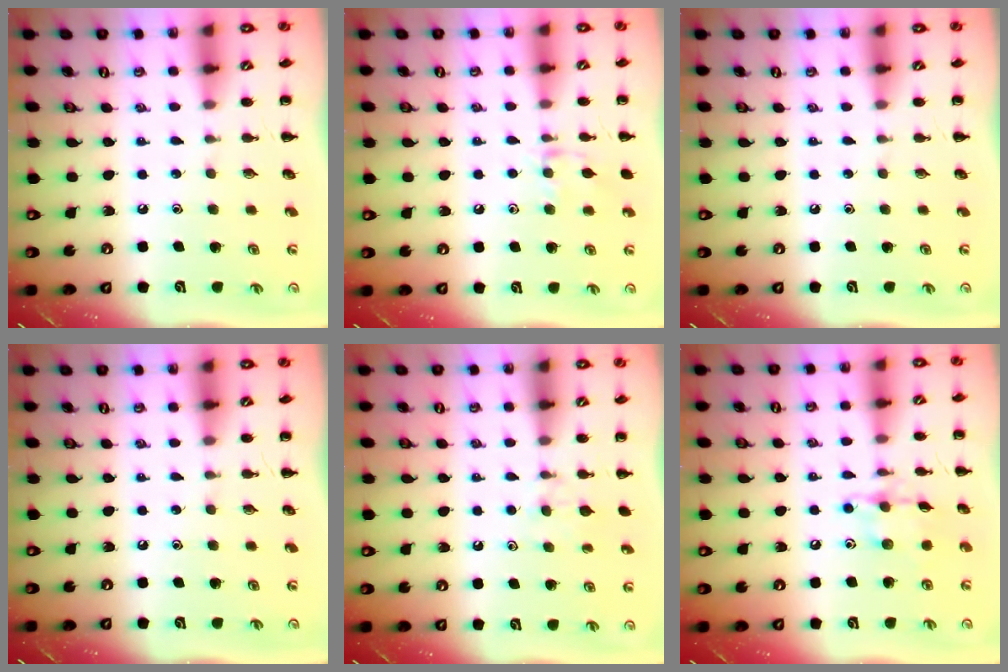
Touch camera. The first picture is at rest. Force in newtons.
{"total": 8.0, "press": 7.9, "slide": 1.4}
{"total": 0.0}
{"total": 0.0}
{"total": 5.6, "press": 5.4, "slide": 1.4}
{"total": 10.4, "press": 10.4, "slide": 0.5}